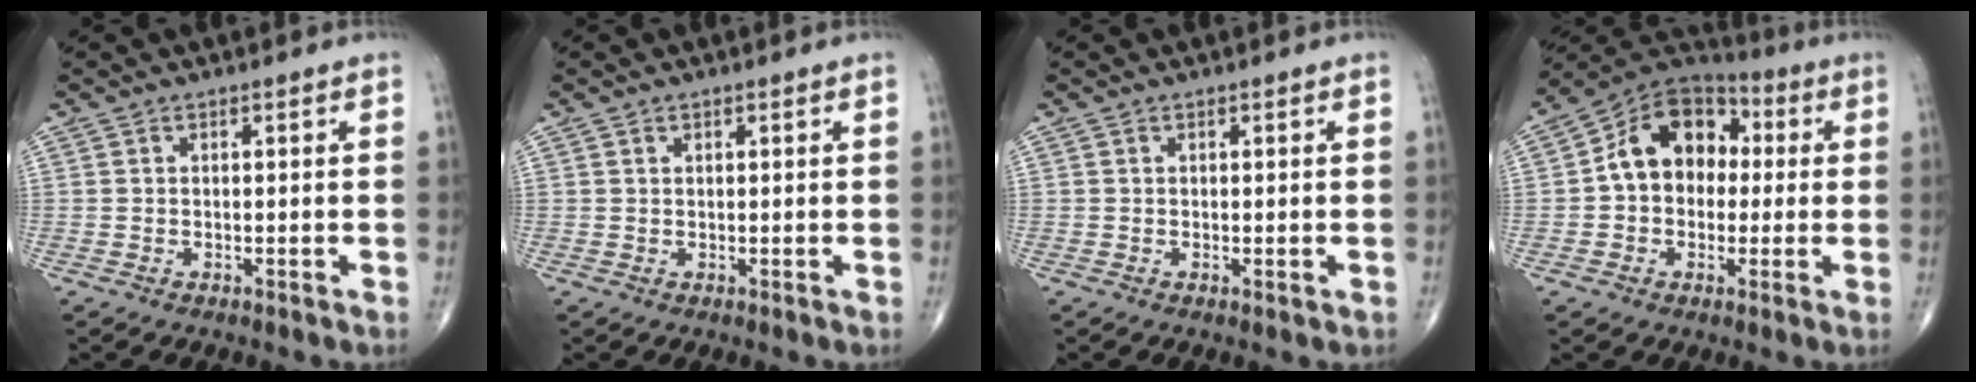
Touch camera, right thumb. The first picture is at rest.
{"total": 0.5, "force": [0.3, 0.3, 0.2], "torque": [-0.002, -0.002, 0.005]}
{"total": 0.7, "force": [0.0, 0.2, 0.6], "torque": [-0.013, -0.005, 0.001]}
{"total": 14.1, "force": [1.2, 10.6, 9.2], "torque": [-0.113, 0.035, 0.006]}